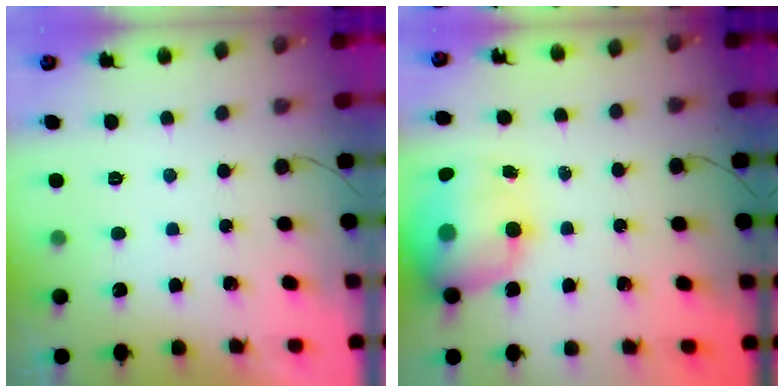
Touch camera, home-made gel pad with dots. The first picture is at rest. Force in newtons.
{"total": 15.1, "press": 14.6, "slide": 3.8}